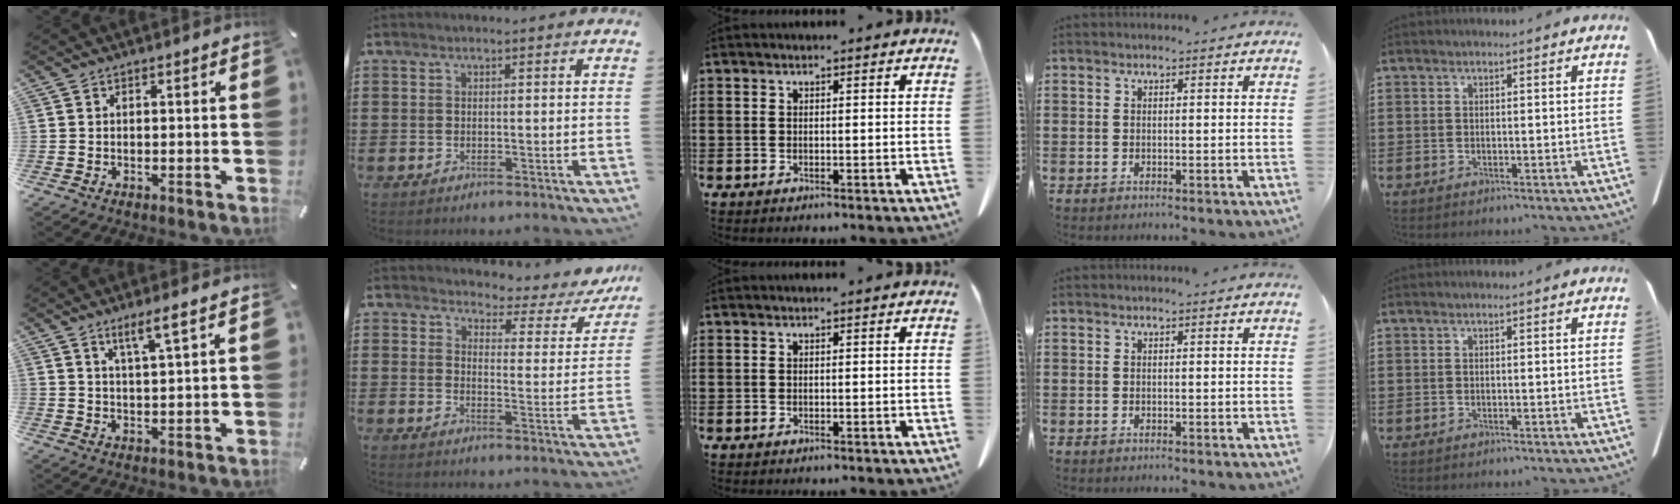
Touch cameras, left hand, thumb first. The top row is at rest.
{"thumb": {"total": 5.0, "force": [3.1, 0.1, 3.9], "torque": [-0.082, -0.005, 0.053]}, "index": {"total": 3.5, "force": [3.1, 1.2, 1.1], "torque": [-0.027, -0.027, 0.044]}}